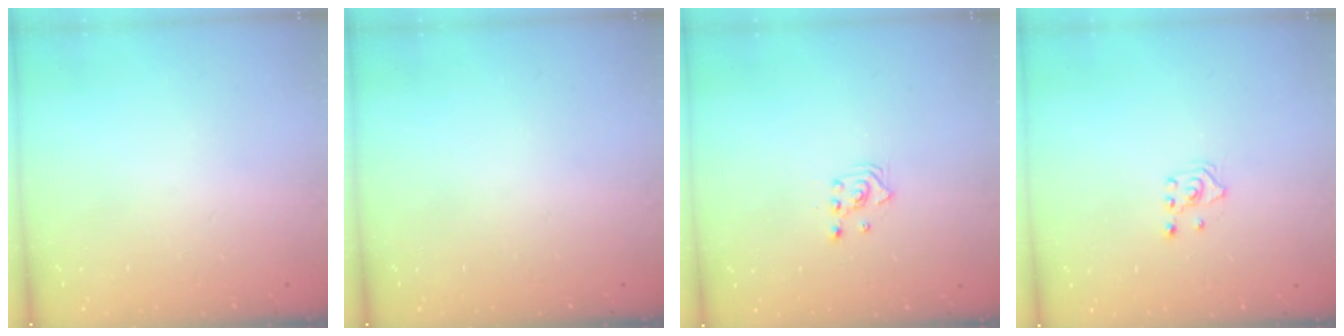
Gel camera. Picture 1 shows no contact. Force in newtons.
{"total": 0.0}
{"total": 2.5, "press": 2.5, "slide": 0.3}
{"total": 2.0, "press": 1.8, "slide": 0.9}